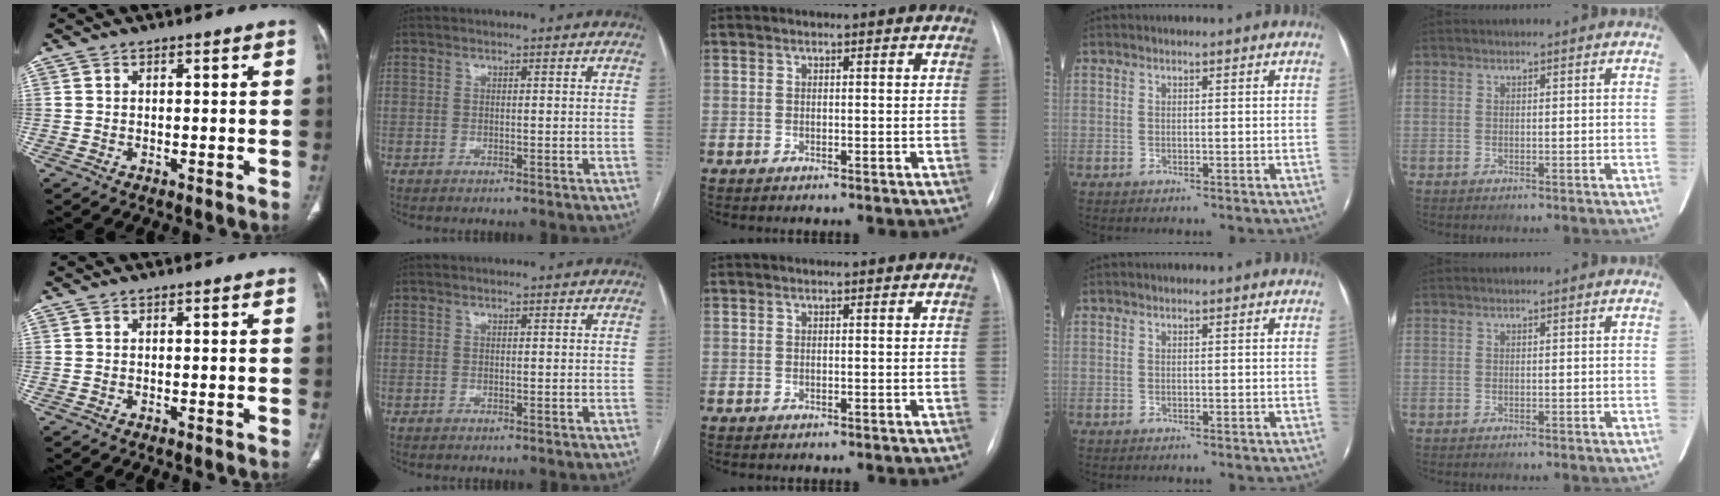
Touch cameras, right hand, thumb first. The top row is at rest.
{}